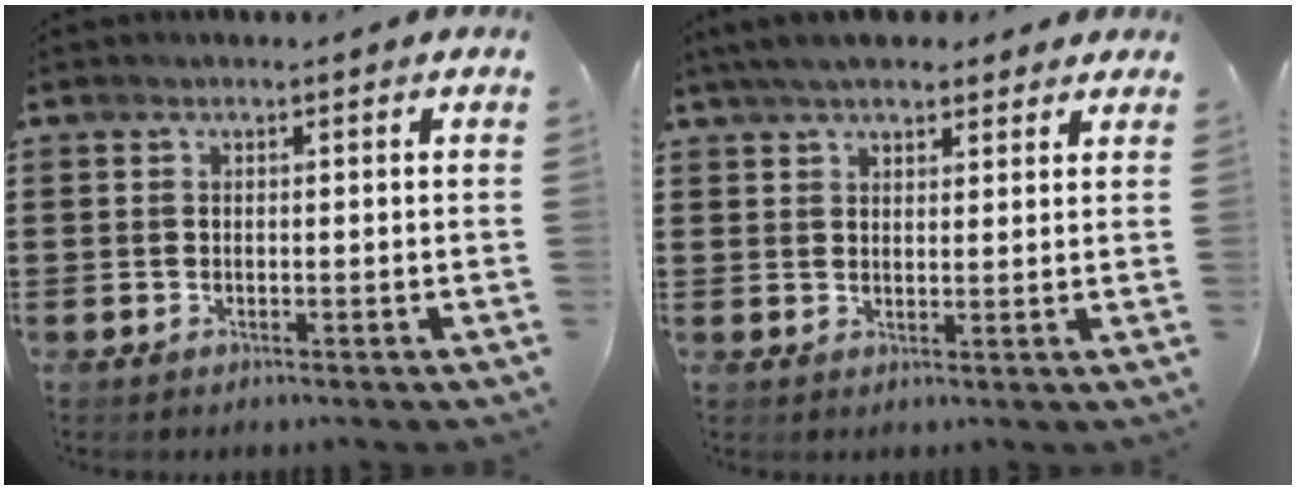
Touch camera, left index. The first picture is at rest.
{"total": 5.0, "force": [4.4, 1.5, 2.0], "torque": [-0.051, 0.000, 0.082]}